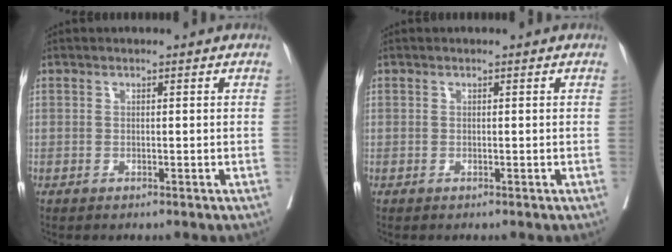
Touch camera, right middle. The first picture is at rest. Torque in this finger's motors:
{"motor_torque": [0.01, 0.02, -0.29, -0.10]}